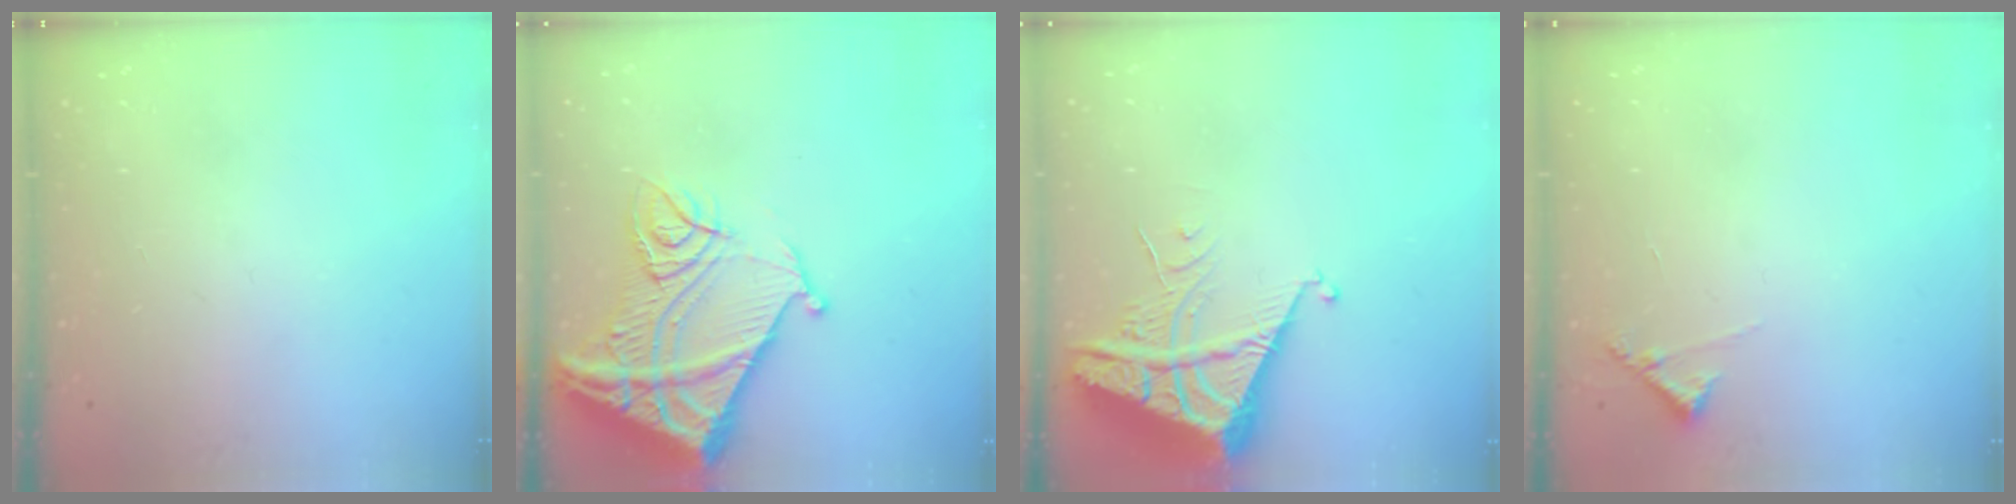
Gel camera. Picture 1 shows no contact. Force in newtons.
{"total": 18.9, "press": 18.7, "slide": 2.3}
{"total": 6.6, "press": 6.6, "slide": 0.6}
{"total": 5.7, "press": 5.7, "slide": 0.3}